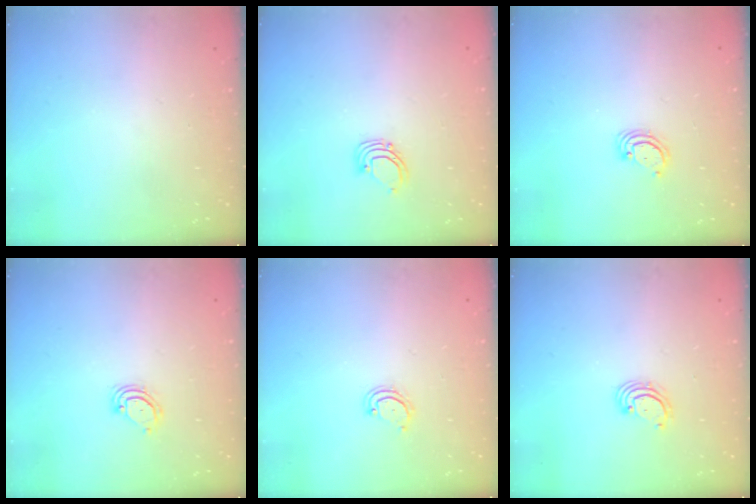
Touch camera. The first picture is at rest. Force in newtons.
{"total": 2.9, "press": 2.9, "slide": 0.3}
{"total": 3.0, "press": 3.0, "slide": 0.3}
{"total": 4.3, "press": 4.3, "slide": 0.3}
{"total": 4.0, "press": 3.9, "slide": 0.4}
{"total": 2.6, "press": 2.6, "slide": 0.3}